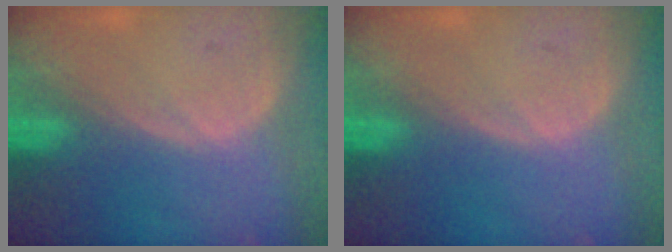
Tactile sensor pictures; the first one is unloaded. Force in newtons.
{"total": 0.0}